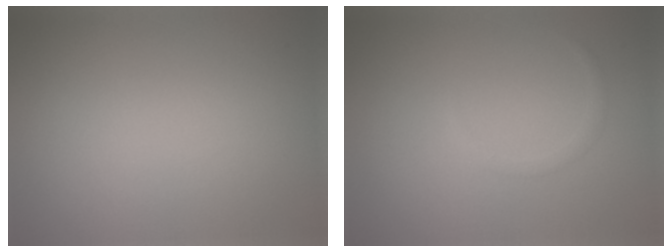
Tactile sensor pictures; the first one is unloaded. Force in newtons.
{"total": 0.7, "press": 0.7, "slide": 0.0}